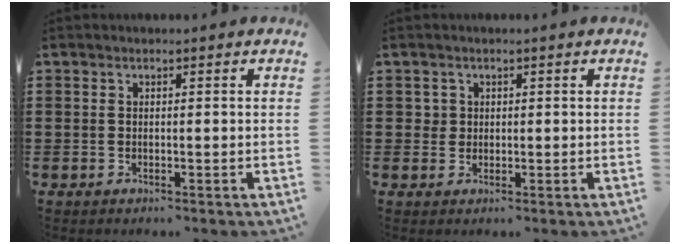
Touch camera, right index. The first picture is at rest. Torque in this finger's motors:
{"motor_torque": [0.42, 0.37, 0.04, -0.02]}